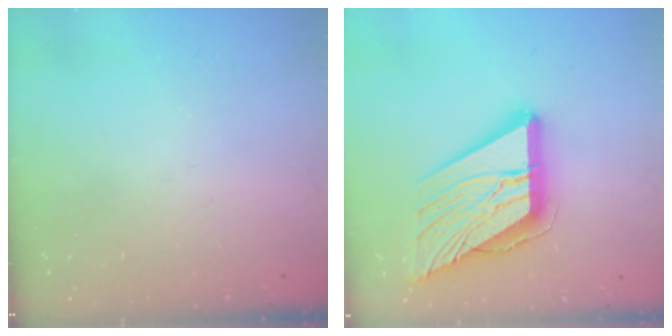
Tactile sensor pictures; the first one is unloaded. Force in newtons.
{"total": 24.5, "press": 24.3, "slide": 3.0}